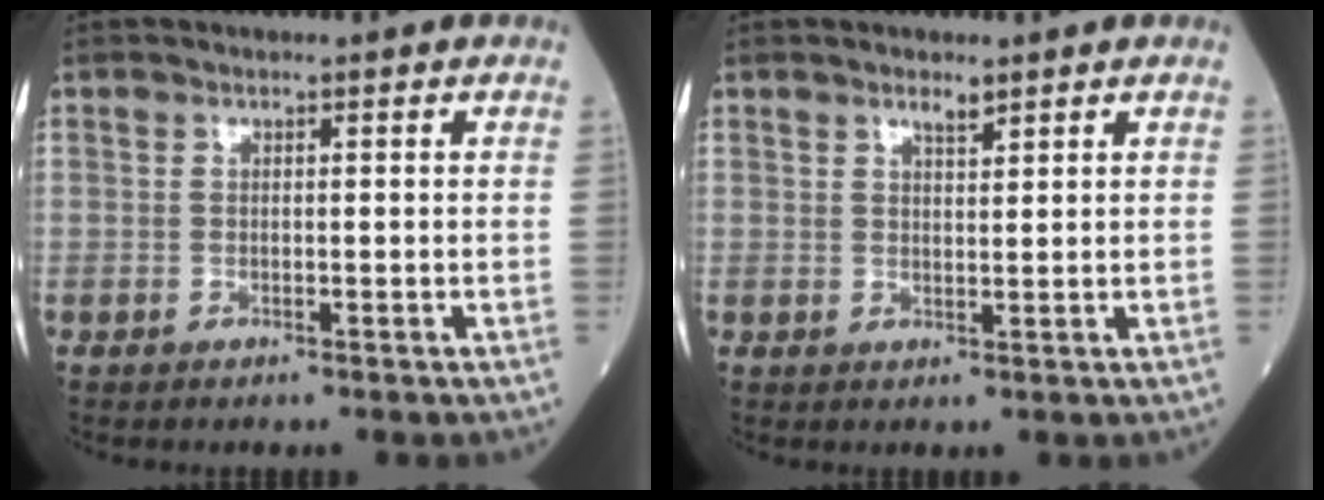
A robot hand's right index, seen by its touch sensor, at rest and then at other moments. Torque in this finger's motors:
{"motor_torque": [0.00, 0.01, 0.00, 0.00]}